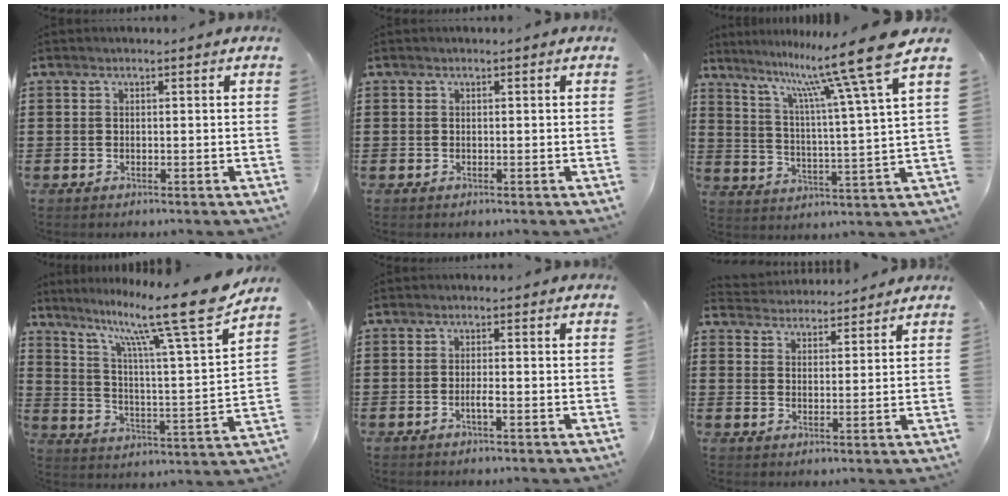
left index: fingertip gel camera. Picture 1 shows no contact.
{"total": 0.0}
{"total": 12.5, "force": [9.8, -1.3, 7.7], "torque": [-0.159, -0.060, 0.151]}
{"total": 14.4, "force": [11.6, -0.2, 8.5], "torque": [-0.169, -0.082, 0.182]}
{"total": 1.7, "force": [-0.7, 0.3, 1.5], "torque": [-0.028, 0.000, -0.012]}
{"total": 3.7, "force": [3.6, 0.5, -0.3], "torque": [-0.009, -0.014, 0.067]}